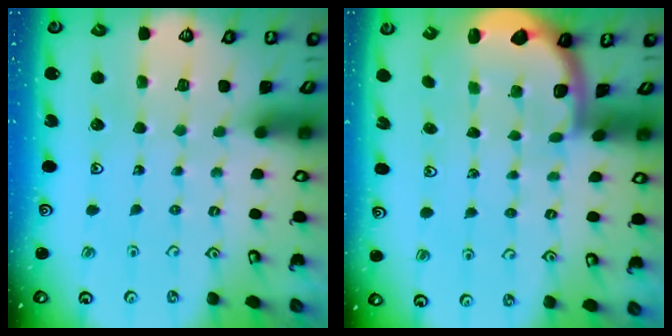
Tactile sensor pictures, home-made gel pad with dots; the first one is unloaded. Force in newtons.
{"total": 2.0, "press": 1.9, "slide": 0.5}